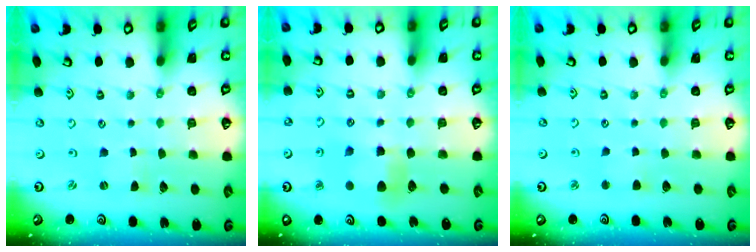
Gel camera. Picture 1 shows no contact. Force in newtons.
{"total": 6.7, "press": 6.7, "slide": 0.3}
{"total": 2.4, "press": 2.3, "slide": 0.5}